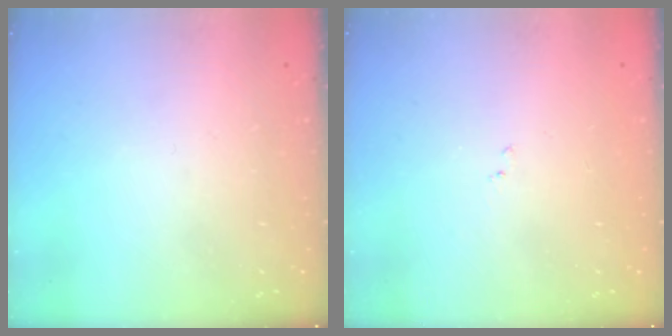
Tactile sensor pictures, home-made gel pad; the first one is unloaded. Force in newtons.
{"total": 7.0, "press": 7.0, "slide": 0.8}